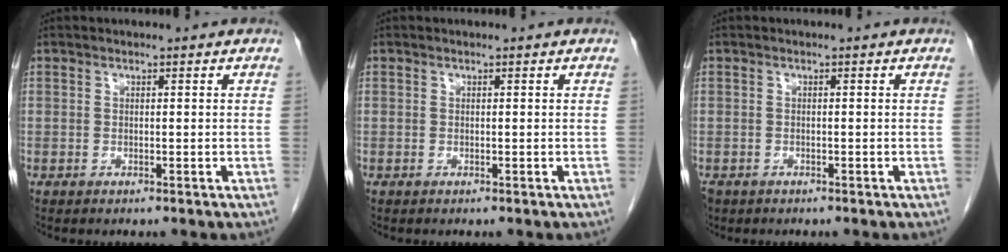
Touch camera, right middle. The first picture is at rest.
{"total": 0.0}
{"total": 3.0, "force": [-2.0, 2.1, 0.9], "torque": [-0.024, -0.004, -0.034]}